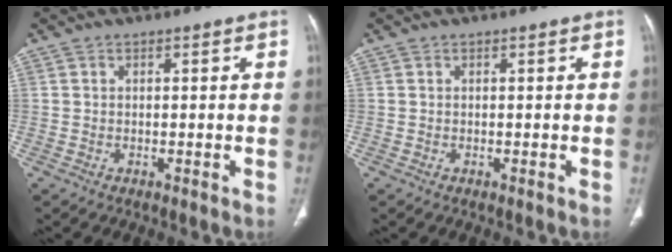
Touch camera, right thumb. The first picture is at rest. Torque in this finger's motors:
{"motor_torque": [-0.08, 0.14, -0.05, -0.05, 0.00]}